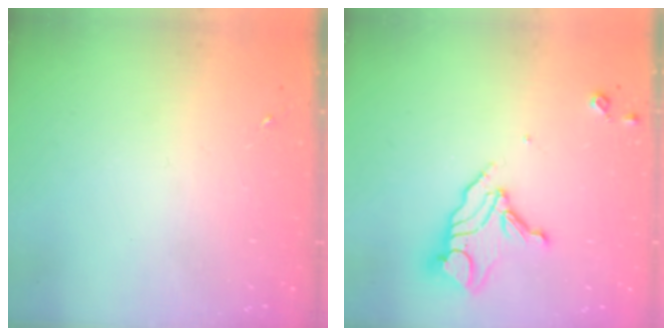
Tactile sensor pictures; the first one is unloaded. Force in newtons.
{"total": 12.2, "press": 12.1, "slide": 1.2}